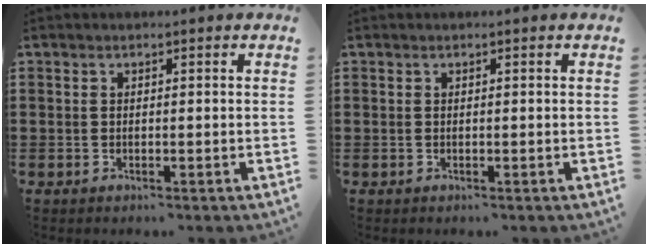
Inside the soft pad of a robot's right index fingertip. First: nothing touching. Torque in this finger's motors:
{"motor_torque": [0.02, 0.02, 0.00, -0.01]}